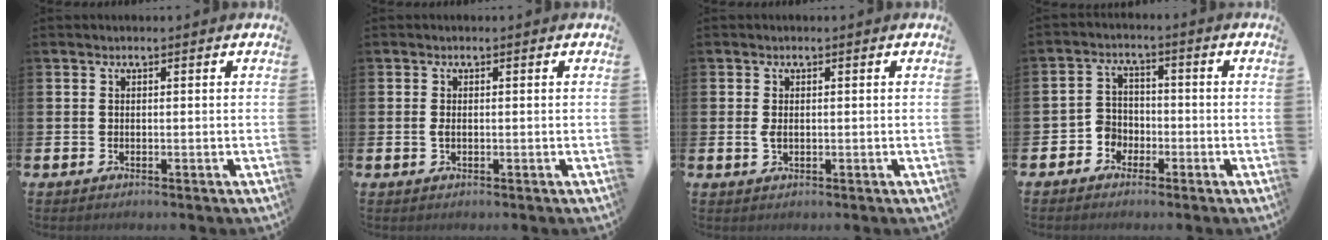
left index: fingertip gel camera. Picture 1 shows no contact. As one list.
[{"total": 1.0, "force": [-0.1, 0.4, 0.9], "torque": [-0.020, 0.003, -0.002]}, {"total": 1.4, "force": [0.0, 0.7, 1.2], "torque": [-0.026, 0.004, 0.001]}, {"total": 3.3, "force": [-1.8, 2.7, 0.4], "torque": [-0.022, -0.003, -0.041]}]